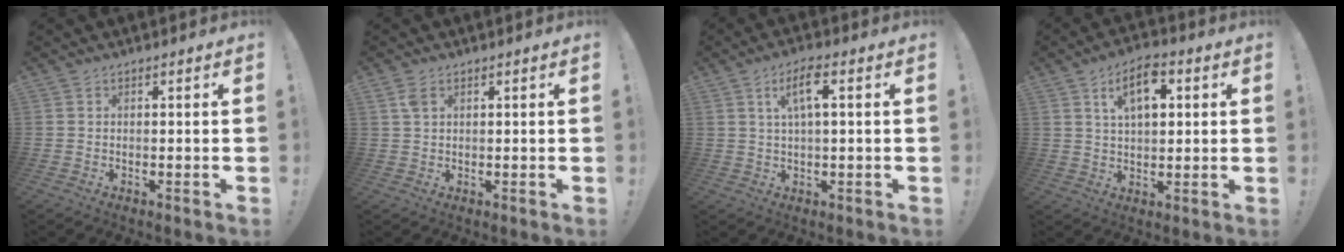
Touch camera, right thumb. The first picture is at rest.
{"total": 3.0, "force": [1.5, 1.6, 2.0], "torque": [-0.041, 0.002, 0.027]}
{"total": 6.8, "force": [2.0, 1.8, 6.3], "torque": [-0.115, 0.005, 0.031]}
{"total": 10.0, "force": [3.7, 5.1, 7.7], "torque": [-0.120, 0.001, 0.064]}